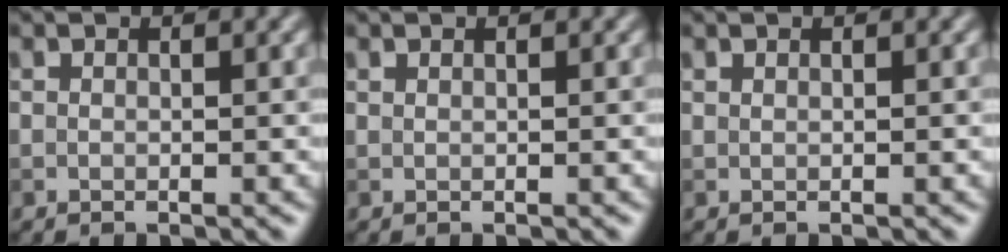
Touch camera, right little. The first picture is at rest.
{"total": 0.0}
{"total": 0.0}